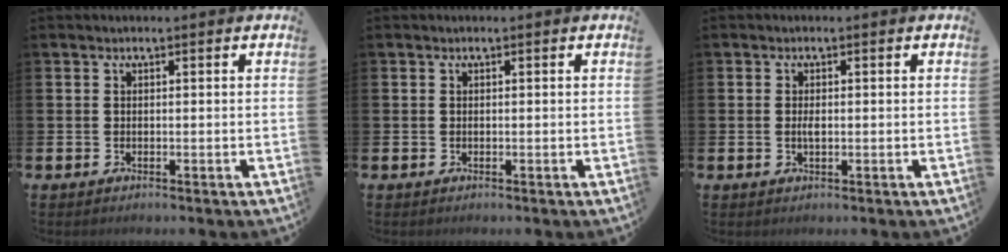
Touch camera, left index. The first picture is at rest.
{"total": 0.0}
{"total": 1.3, "force": [-0.1, 0.5, 1.2], "torque": [-0.021, 0.001, -0.003]}